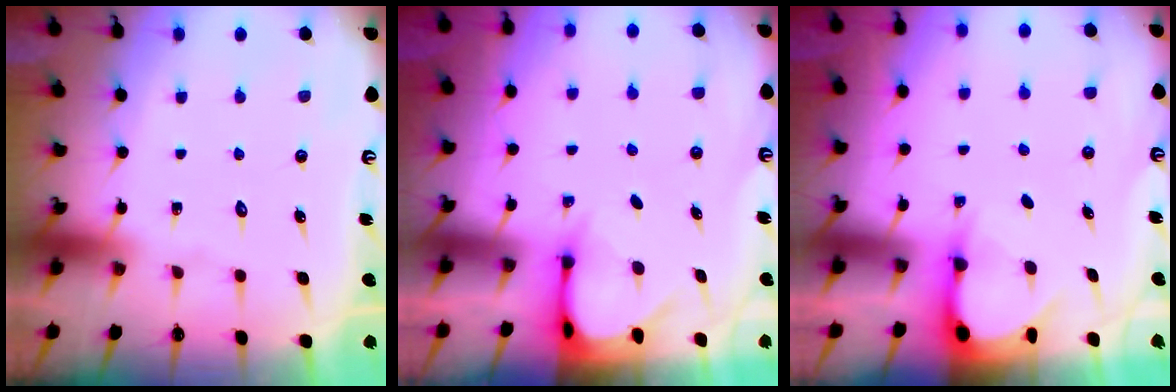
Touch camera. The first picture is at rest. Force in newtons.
{"total": 2.8, "press": 2.8, "slide": 0.2}
{"total": 3.1, "press": 3.1, "slide": 0.4}